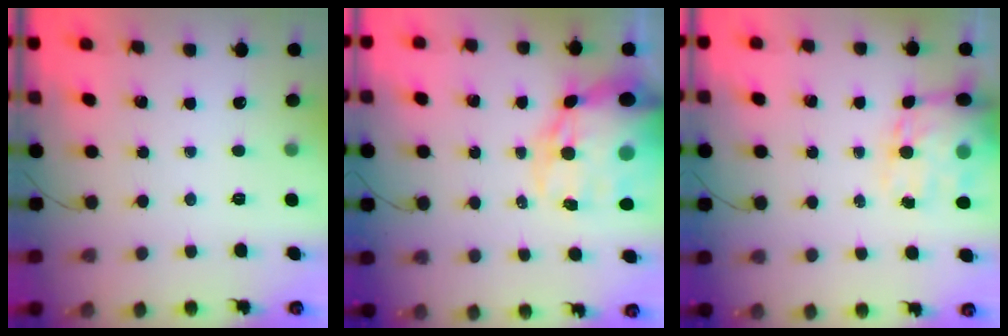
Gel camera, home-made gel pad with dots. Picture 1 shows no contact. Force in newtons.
{"total": 23.1, "press": 22.6, "slide": 4.8}
{"total": 15.1, "press": 14.5, "slide": 4.2}